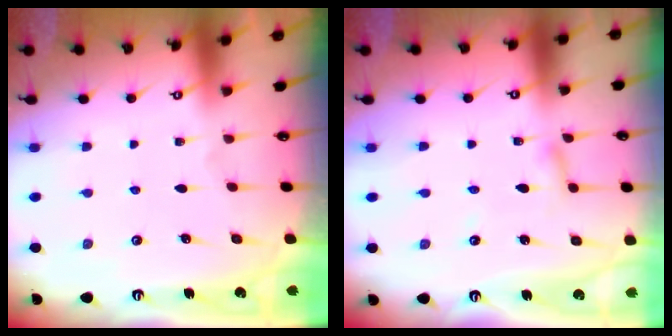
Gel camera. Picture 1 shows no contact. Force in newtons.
{"total": 2.4, "press": 2.4, "slide": 0.2}